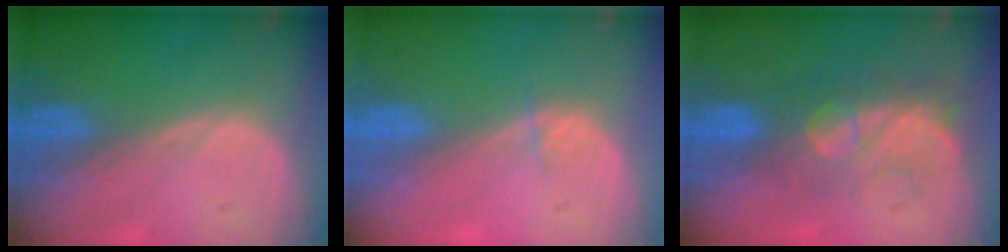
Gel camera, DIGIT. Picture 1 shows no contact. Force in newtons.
{"total": 0.8, "press": 0.7, "slide": 0.4}
{"total": 8.3, "press": 7.6, "slide": 3.6}